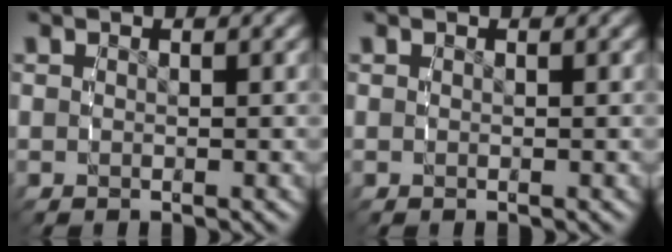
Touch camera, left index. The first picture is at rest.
{"total": 0.0}